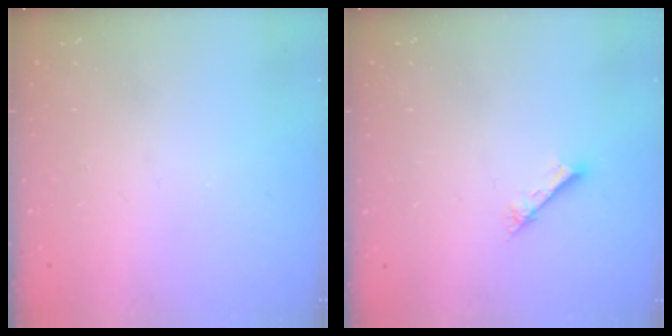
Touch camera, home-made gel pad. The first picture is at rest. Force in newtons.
{"total": 1.5, "press": 1.5, "slide": 0.1}